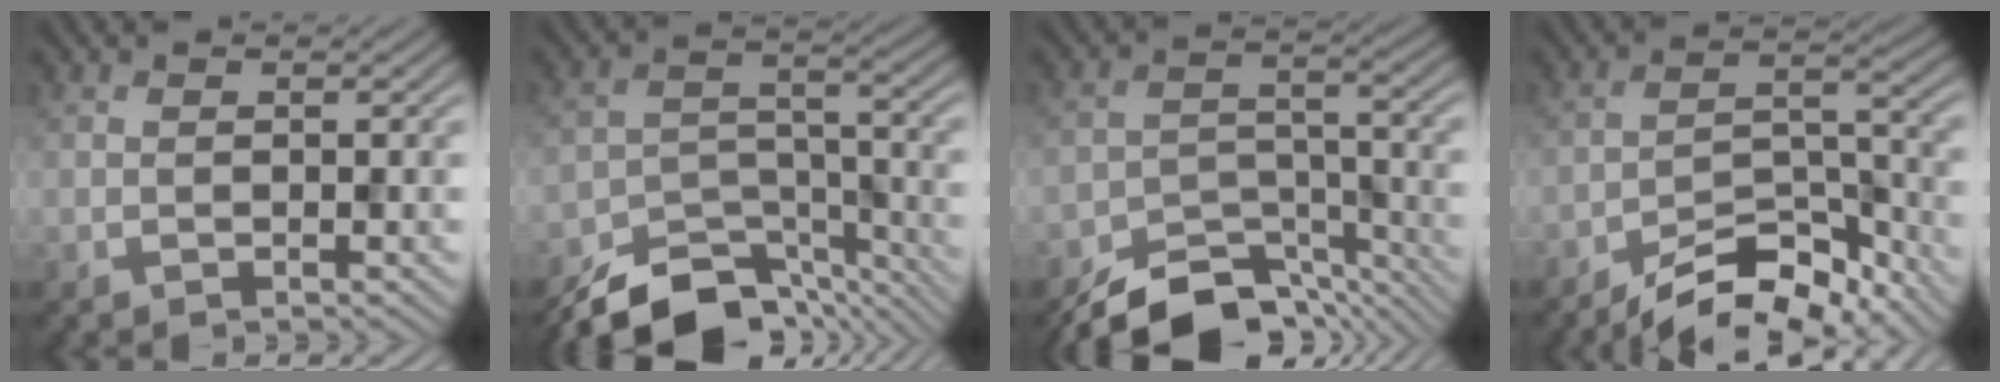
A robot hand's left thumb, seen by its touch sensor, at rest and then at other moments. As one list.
[{"total": 11.7, "force": [-9.6, 4.6, 4.7], "torque": [-0.084, -0.011, -0.159]}, {"total": 10.4, "force": [-8.8, 3.9, 4.0], "torque": [-0.062, -0.010, -0.145]}, {"total": 10.0, "force": [-8.5, 2.5, 4.6], "torque": [-0.069, 0.010, -0.149]}]